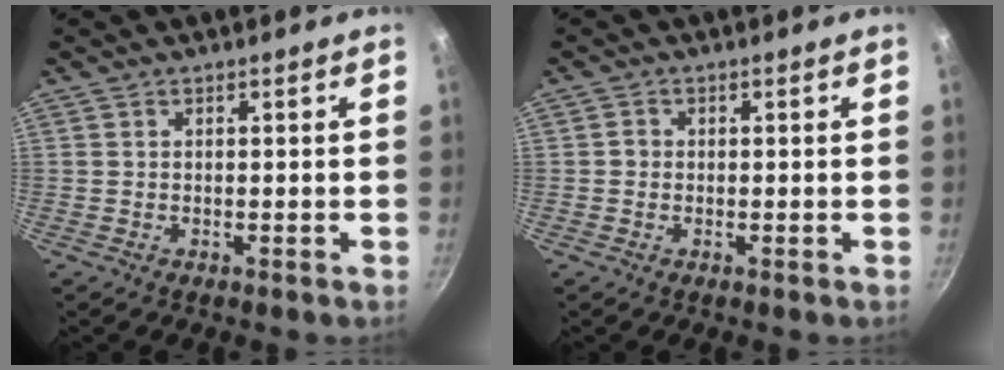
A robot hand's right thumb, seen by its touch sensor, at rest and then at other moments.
{"total": 1.1, "force": [-0.1, 1.0, 0.4], "torque": [-0.002, 0.003, -0.003]}